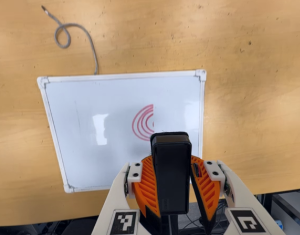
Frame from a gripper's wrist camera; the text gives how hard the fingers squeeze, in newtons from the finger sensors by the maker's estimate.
{"total": 10.3, "left": 10.3, "right": 10.2}